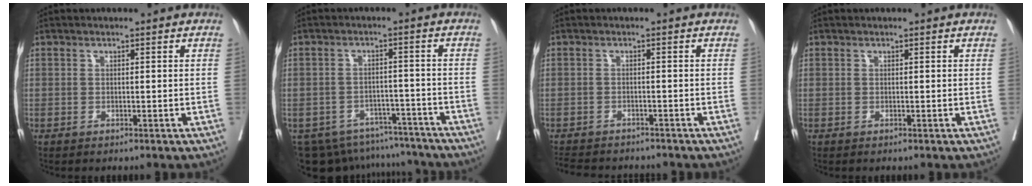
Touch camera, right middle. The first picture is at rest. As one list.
[{"total": 13.6, "force": [-12.2, 5.6, 2.1], "torque": [-0.036, 0.020, -0.155]}, {"total": 8.6, "force": [-7.7, 2.6, 2.7], "torque": [-0.052, -0.007, -0.108]}, {"total": 0.0}]